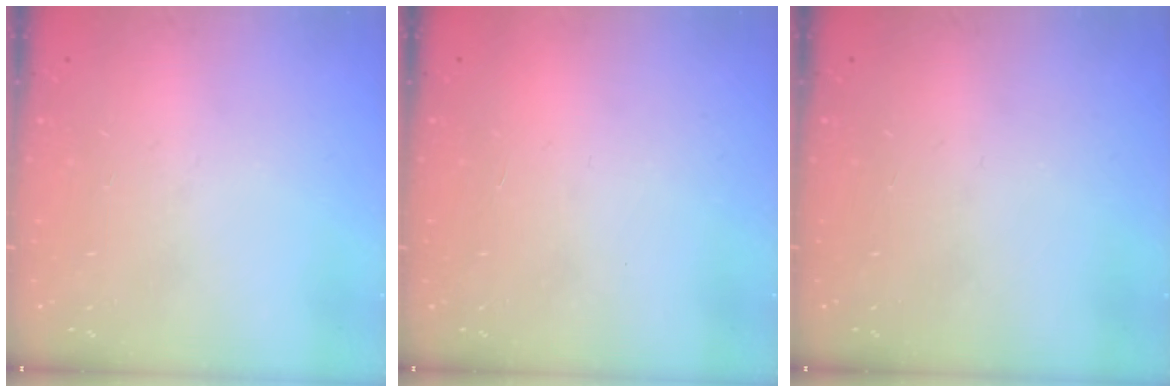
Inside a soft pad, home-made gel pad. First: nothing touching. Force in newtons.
{"total": 1.5, "press": 1.5, "slide": 0.1}
{"total": 0.0}